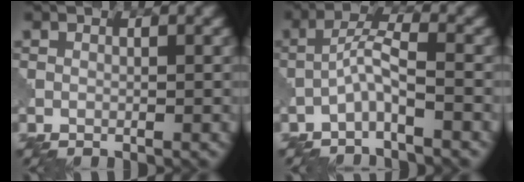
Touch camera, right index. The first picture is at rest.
{"total": 2.9, "force": [-1.6, 0.3, 2.4], "torque": [-0.049, 0.014, -0.041]}